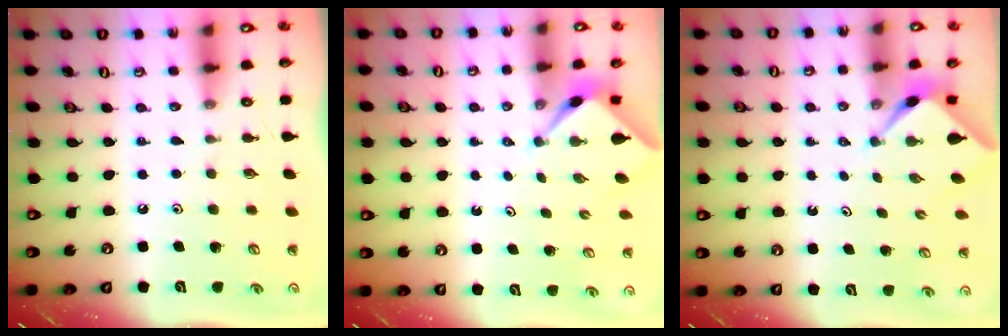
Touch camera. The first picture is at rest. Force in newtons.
{"total": 2.2, "press": 2.2, "slide": 0.3}
{"total": 2.1, "press": 2.1, "slide": 0.3}